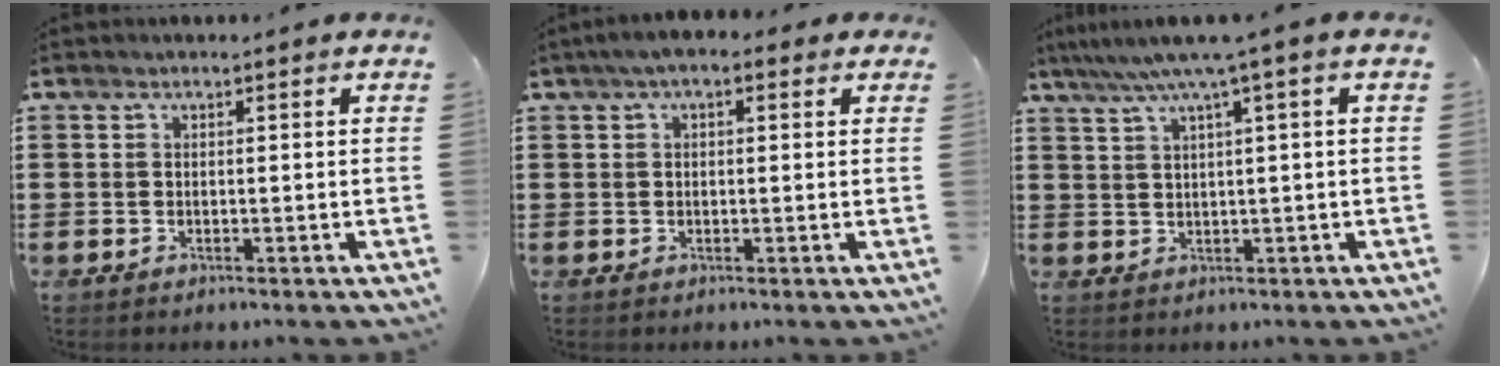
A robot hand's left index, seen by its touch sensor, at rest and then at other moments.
{"total": 2.6, "force": [0.9, 1.3, 2.1], "torque": [-0.043, 0.011, 0.015]}
{"total": 4.5, "force": [2.1, -0.6, 4.0], "torque": [-0.081, -0.008, 0.031]}